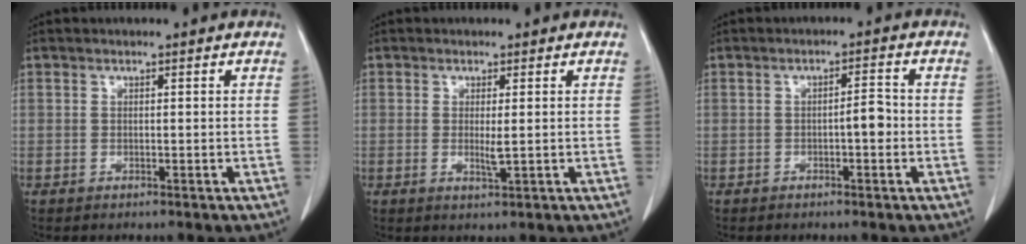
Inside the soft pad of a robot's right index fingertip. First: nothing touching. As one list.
[{"total": 2.1, "force": [0.0, 0.1, 2.1], "torque": [-0.041, -0.006, 0.002]}, {"total": 2.7, "force": [-0.6, 0.6, 2.5], "torque": [-0.034, 0.006, -0.011]}]